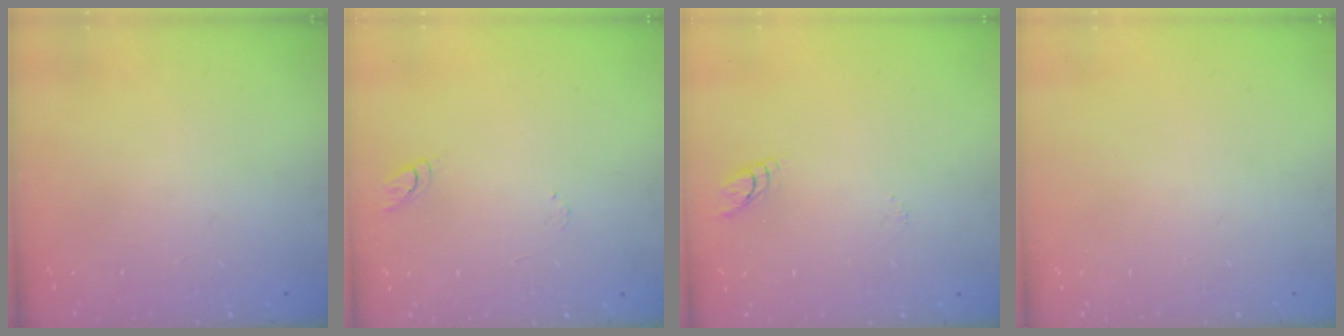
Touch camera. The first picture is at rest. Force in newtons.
{"total": 5.5, "press": 5.4, "slide": 0.5}
{"total": 3.2, "press": 3.2, "slide": 0.4}
{"total": 0.0}